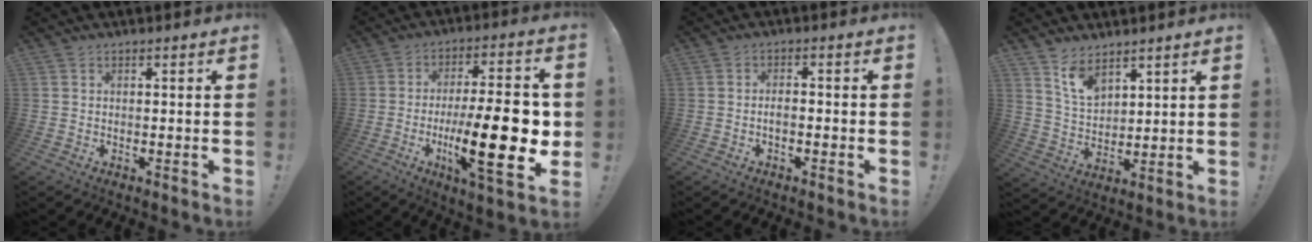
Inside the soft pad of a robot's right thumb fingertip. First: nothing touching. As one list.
[{"total": 22.6, "force": [-3.9, 5.5, 21.6], "torque": [-0.348, -0.005, -0.059]}, {"total": 2.2, "force": [-1.1, 0.5, 1.8], "torque": [-0.032, 0.003, -0.019]}, {"total": 9.0, "force": [6.7, 4.9, 3.6], "torque": [-0.072, -0.039, 0.128]}]